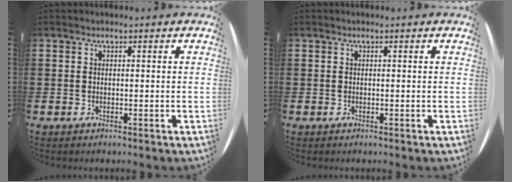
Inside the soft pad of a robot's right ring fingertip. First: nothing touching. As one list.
[{"total": 0.0}]